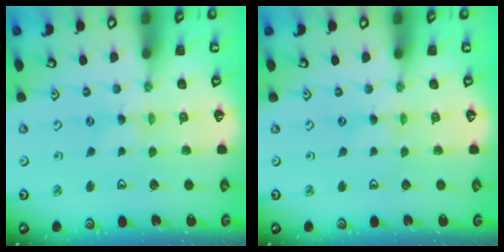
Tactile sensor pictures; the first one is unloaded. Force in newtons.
{"total": 0.0}